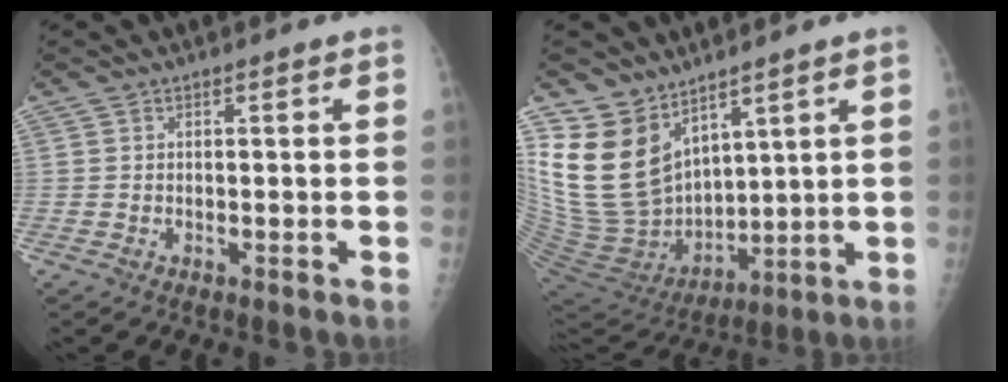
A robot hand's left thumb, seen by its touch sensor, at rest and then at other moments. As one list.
[{"total": 17.0, "force": [10.3, 10.7, 8.3], "torque": [-0.134, -0.059, 0.228]}]